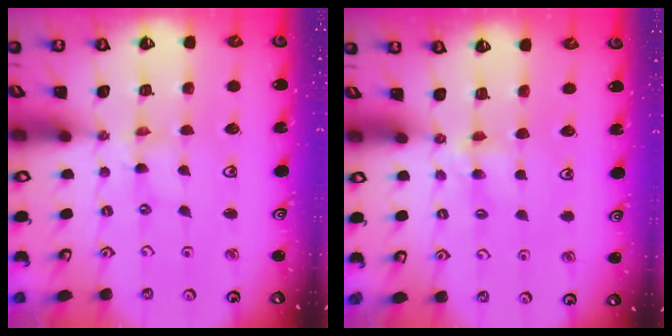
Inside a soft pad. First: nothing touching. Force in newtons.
{"total": 4.3, "press": 4.2, "slide": 0.5}